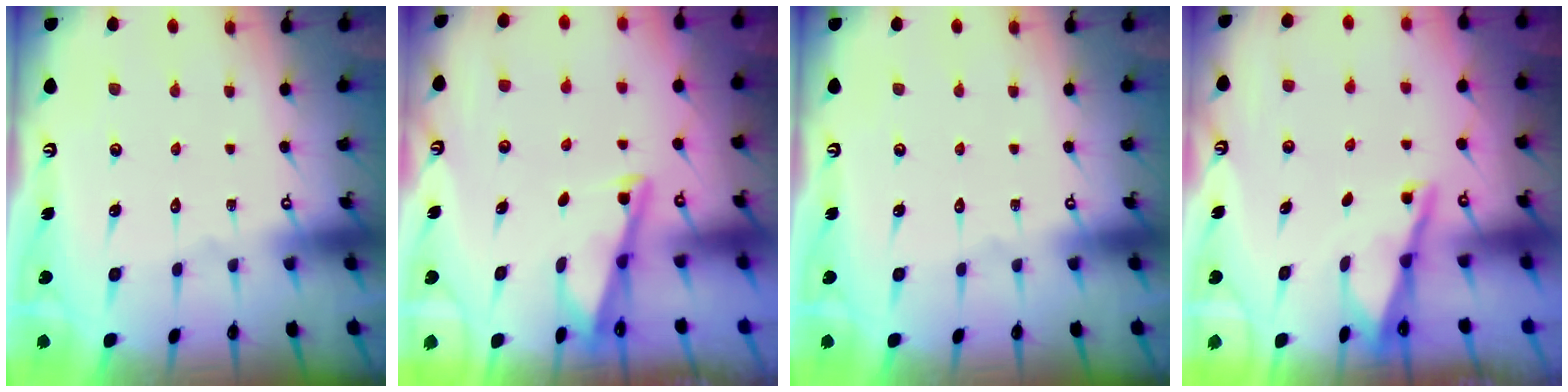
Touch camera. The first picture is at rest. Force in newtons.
{"total": 2.9, "press": 2.9, "slide": 0.4}
{"total": 0.0}
{"total": 2.9, "press": 2.8, "slide": 0.3}